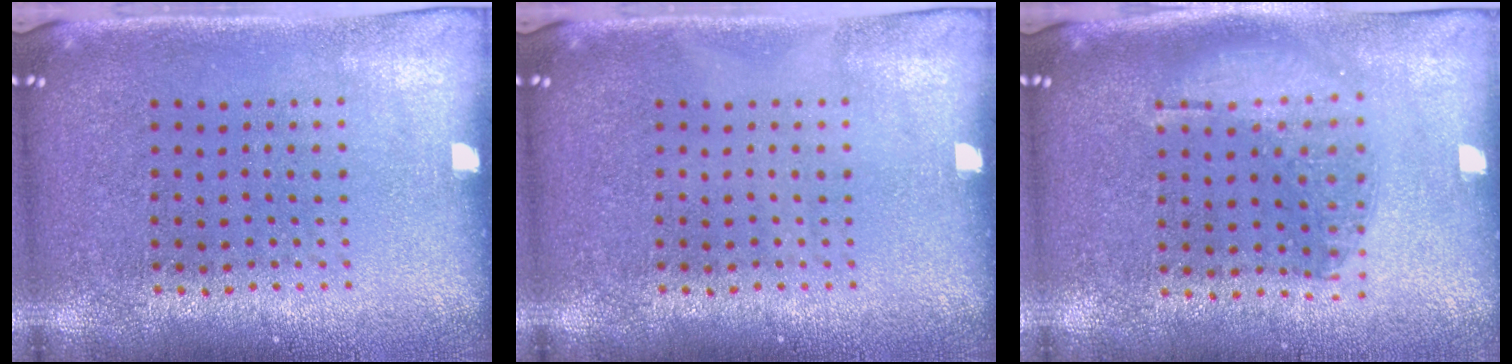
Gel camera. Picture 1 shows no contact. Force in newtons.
{"total": 0.0}
{"total": 1.2, "press": 1.1, "slide": 0.4}